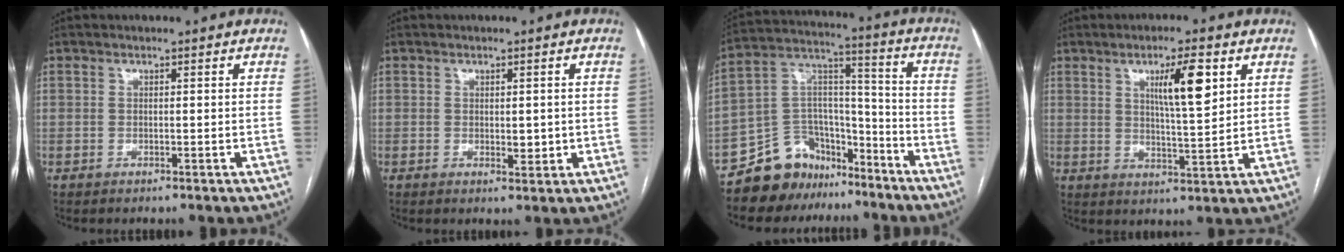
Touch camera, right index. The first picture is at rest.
{"total": 2.3, "force": [-0.1, 1.1, 2.0], "torque": [-0.028, -0.005, 0.004]}
{"total": 12.8, "force": [-10.3, 7.2, 2.4], "torque": [-0.043, 0.079, -0.179]}
{"total": 8.0, "force": [3.3, 1.0, 7.3], "torque": [-0.122, -0.001, 0.055]}